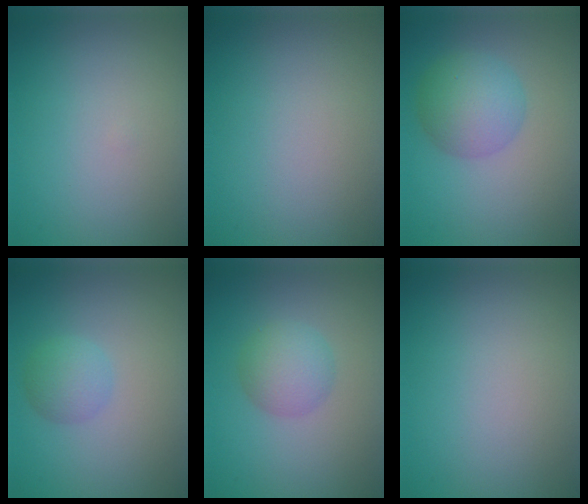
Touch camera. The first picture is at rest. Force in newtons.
{"total": 0.0}
{"total": 4.8, "press": 4.8, "slide": 0.2}
{"total": 2.2, "press": 2.2, "slide": 0.0}
{"total": 3.2, "press": 3.2, "slide": 0.1}
{"total": 0.0}